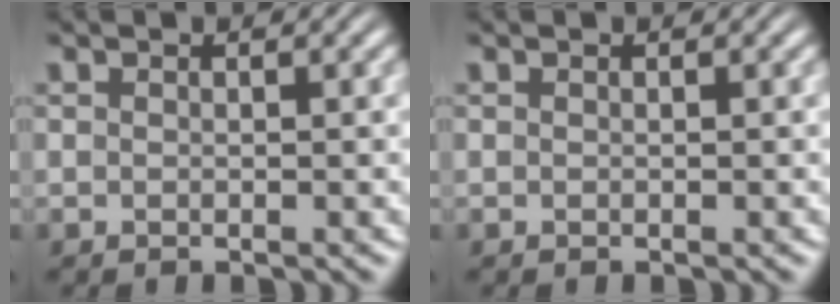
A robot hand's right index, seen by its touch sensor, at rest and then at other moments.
{"total": 0.0}